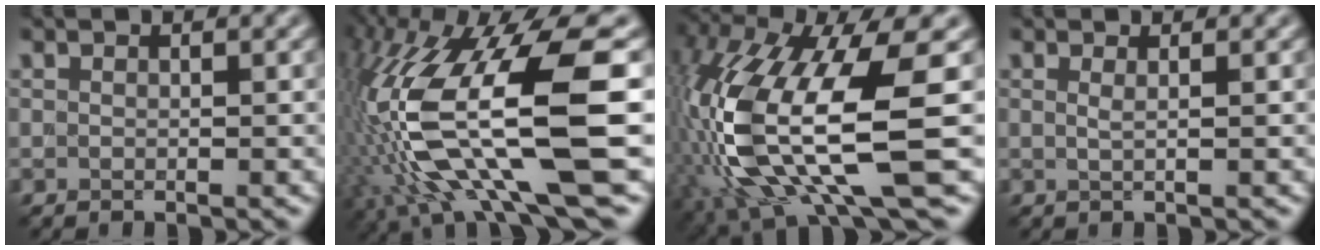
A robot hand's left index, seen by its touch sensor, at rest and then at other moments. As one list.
[{"total": 14.3, "force": [-2.3, 3.6, 13.7], "torque": [-0.271, 0.008, -0.032]}, {"total": 13.9, "force": [-2.3, 4.2, 13.0], "torque": [-0.277, -0.016, -0.035]}, {"total": 1.0, "force": [0.3, 0.3, 0.9], "torque": [-0.010, -0.002, -0.001]}]